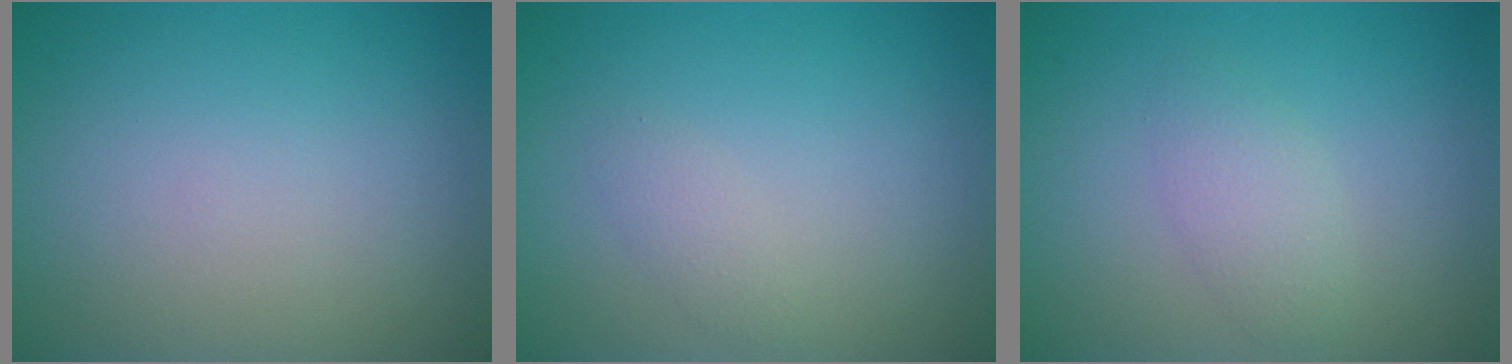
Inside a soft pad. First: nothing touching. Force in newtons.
{"total": 1.0, "press": 1.0, "slide": 0.0}
{"total": 2.0, "press": 2.0, "slide": 0.1}